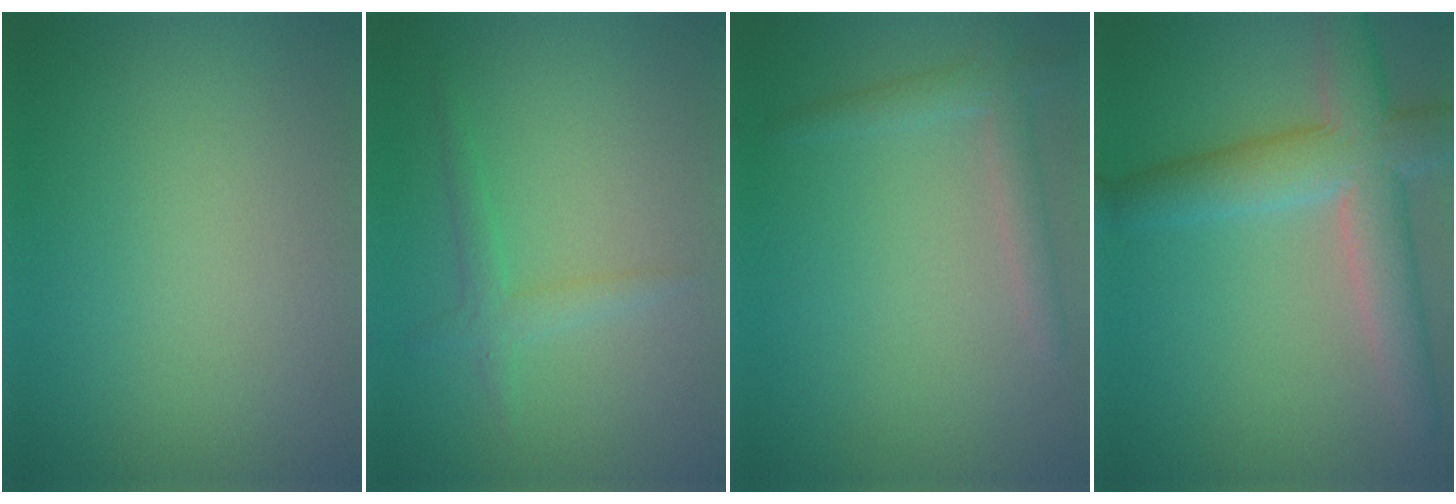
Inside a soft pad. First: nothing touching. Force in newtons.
{"total": 1.9, "press": 1.9, "slide": 0.1}
{"total": 2.4, "press": 2.4, "slide": 0.2}
{"total": 7.4, "press": 7.4, "slide": 0.3}